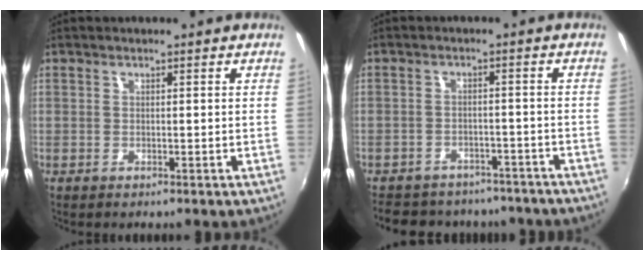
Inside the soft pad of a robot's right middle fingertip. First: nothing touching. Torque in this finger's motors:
{"motor_torque": [0.72, -1.41, 0.23, 0.11]}